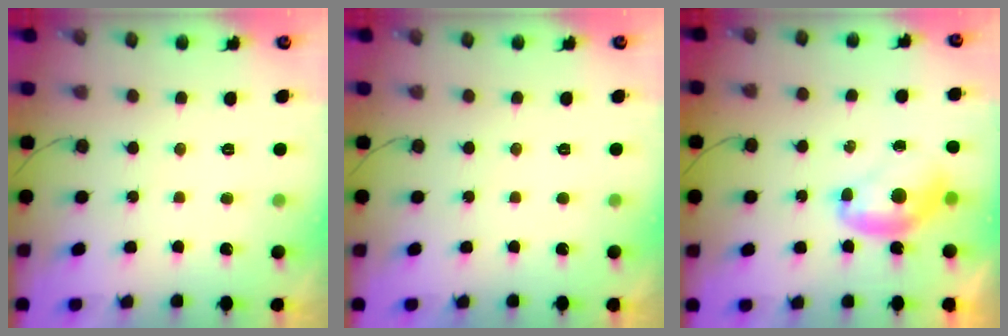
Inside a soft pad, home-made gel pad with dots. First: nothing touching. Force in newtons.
{"total": 0.0}
{"total": 7.6, "press": 7.5, "slide": 1.0}